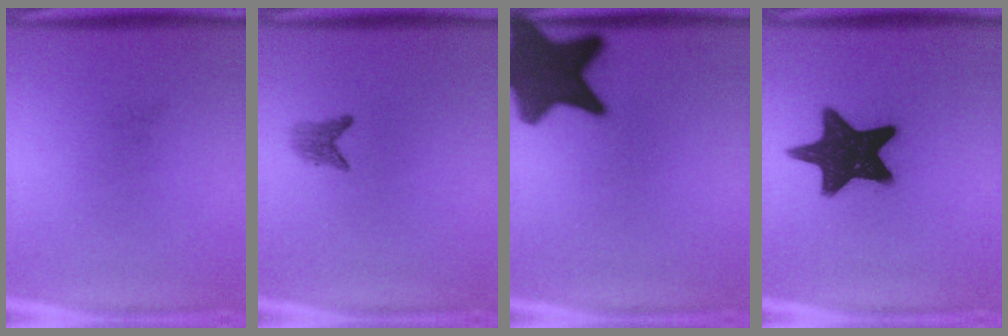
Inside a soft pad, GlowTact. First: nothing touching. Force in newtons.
{"total": 1.8}
{"total": 15.7}
{"total": 16.1}